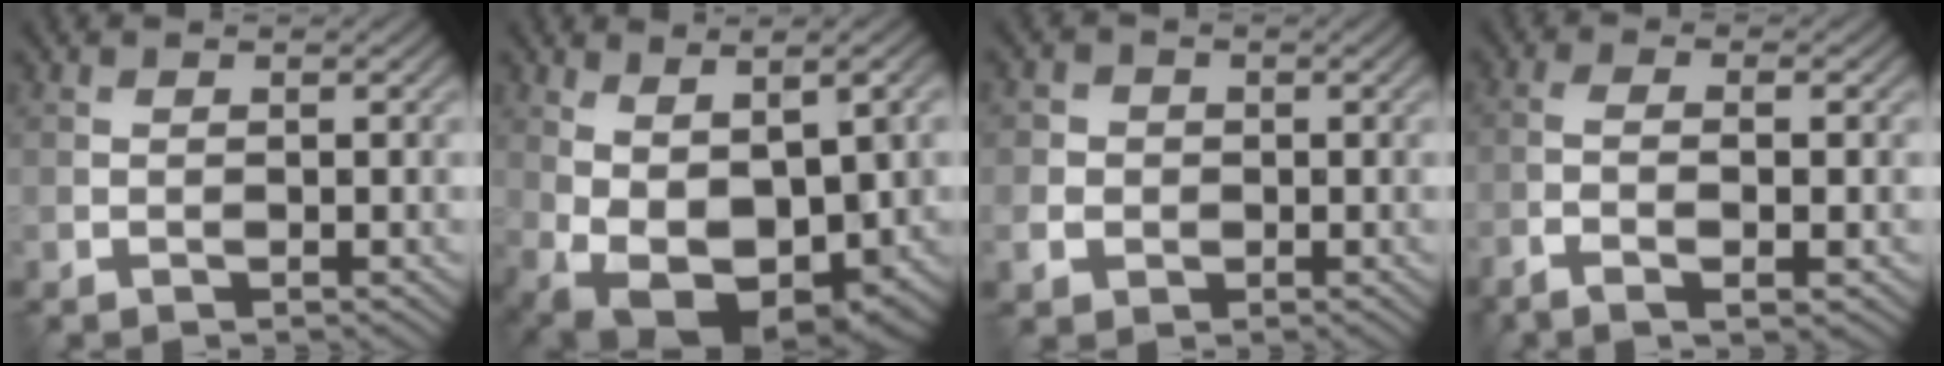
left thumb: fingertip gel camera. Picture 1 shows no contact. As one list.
[{"total": 13.3, "force": [0.1, 6.7, 11.5], "torque": [-0.216, -0.028, 0.042]}, {"total": 3.6, "force": [-0.5, 3.4, 0.9], "torque": [-0.021, 0.000, -0.021]}, {"total": 4.1, "force": [-1.8, 0.8, 3.6], "torque": [-0.070, 0.000, -0.040]}]